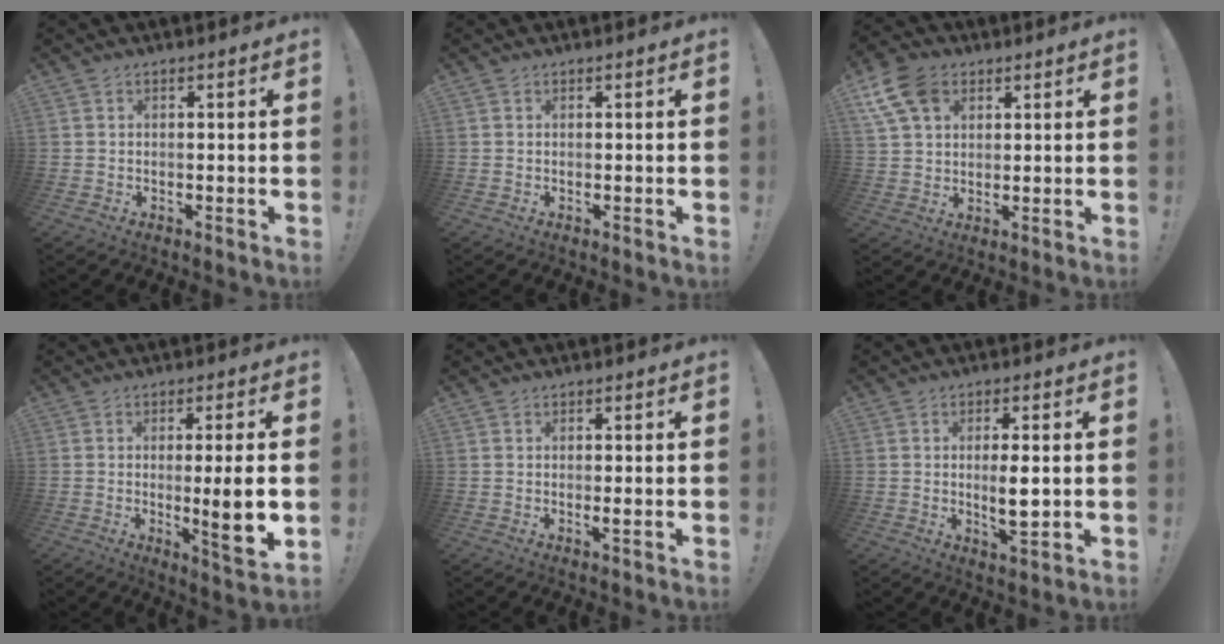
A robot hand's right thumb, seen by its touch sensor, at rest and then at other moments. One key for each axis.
{"total": 0.0}
{"total": 12.2, "fx": 5.7, "fy": 8.3, "fz": 6.9, "tx": -0.130, "ty": -0.016, "tz": 0.113}
{"total": 10.1, "fx": -0.7, "fy": 0.8, "fz": 10.1, "tx": -0.144, "ty": -0.011, "tz": -0.013}
{"total": 1.0, "fx": 0.7, "fy": 0.0, "fz": 0.6, "tx": -0.006, "ty": -0.004, "tz": 0.011}
{"total": 6.3, "fx": 0.1, "fy": 1.6, "fz": 6.0, "tx": -0.094, "ty": -0.011, "tz": -0.002}